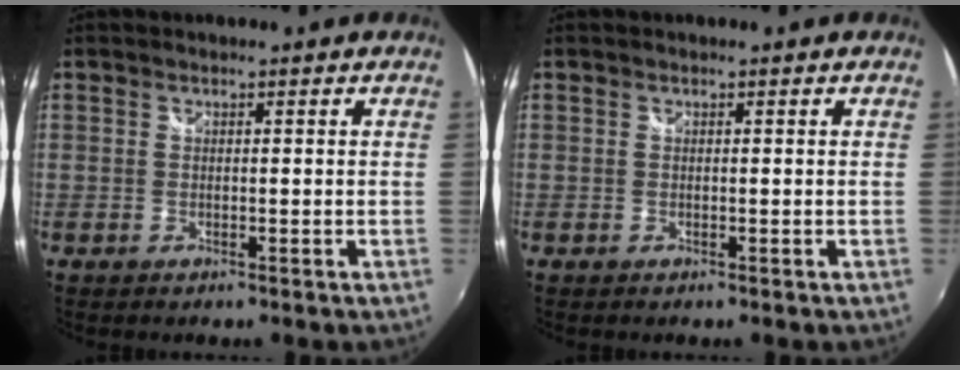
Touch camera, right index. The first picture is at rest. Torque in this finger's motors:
{"motor_torque": [0.02, 0.03, -0.03, 0.00]}